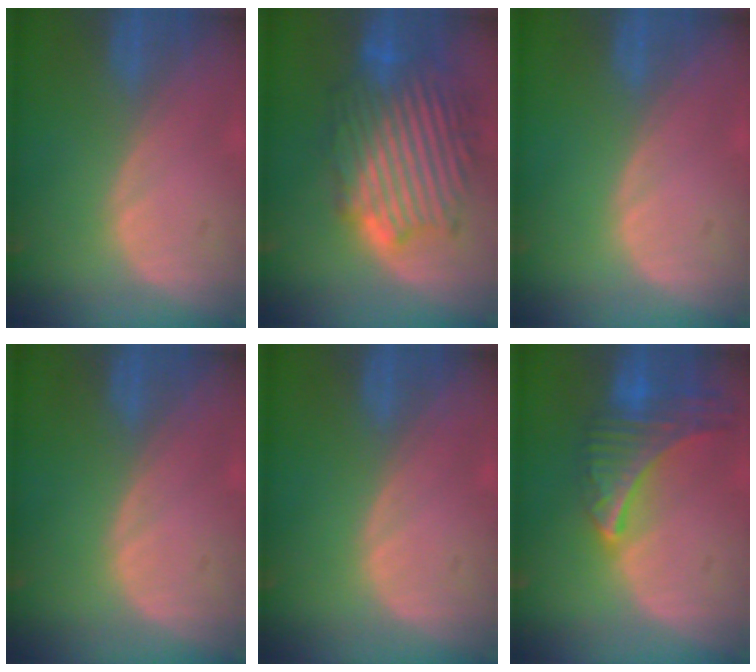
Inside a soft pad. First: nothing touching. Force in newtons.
{"total": 12.8, "press": 12.7, "slide": 1.0}
{"total": 0.0}
{"total": 0.0}
{"total": 0.0}
{"total": 9.0, "press": 7.9, "slide": 4.3}